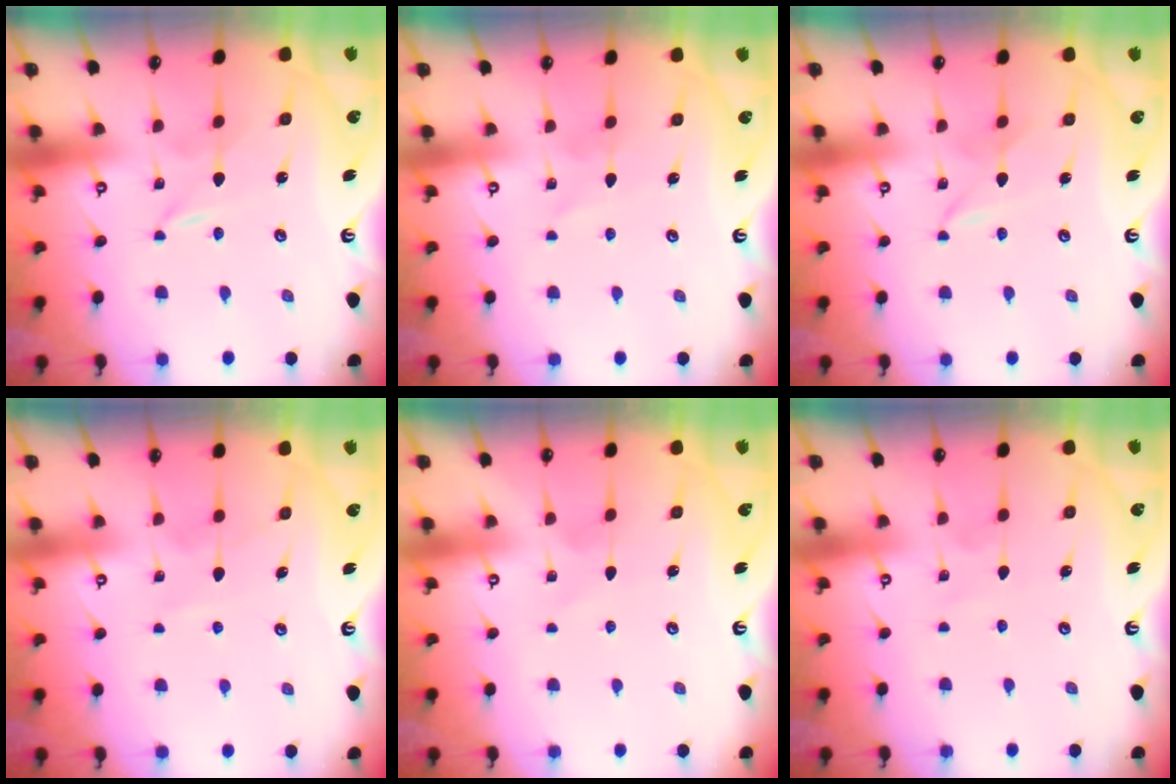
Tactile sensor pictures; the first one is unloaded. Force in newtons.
{"total": 2.6, "press": 2.6, "slide": 0.4}
{"total": 1.8, "press": 1.7, "slide": 0.3}
{"total": 5.5, "press": 5.5, "slide": 0.5}
{"total": 2.2, "press": 2.2, "slide": 0.2}
{"total": 2.5, "press": 2.5, "slide": 0.3}